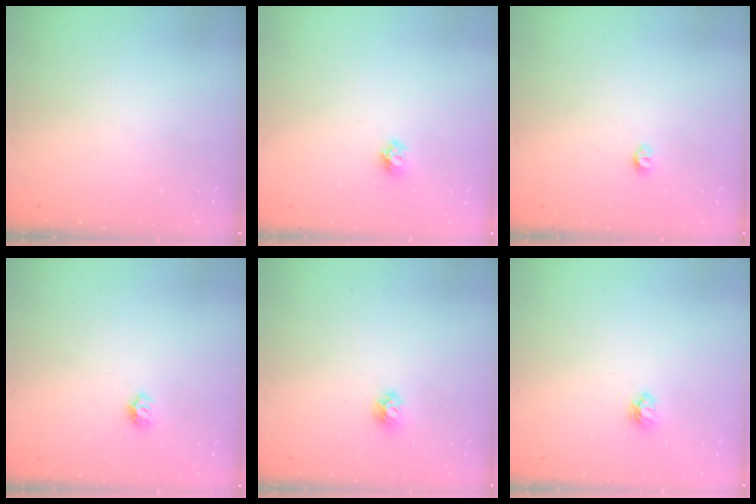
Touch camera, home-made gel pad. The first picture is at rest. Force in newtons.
{"total": 5.5, "press": 5.5, "slide": 0.3}
{"total": 3.5, "press": 3.5, "slide": 0.3}
{"total": 5.5, "press": 5.4, "slide": 0.6}
{"total": 4.5, "press": 4.5, "slide": 0.7}
{"total": 3.9, "press": 3.9, "slide": 0.5}